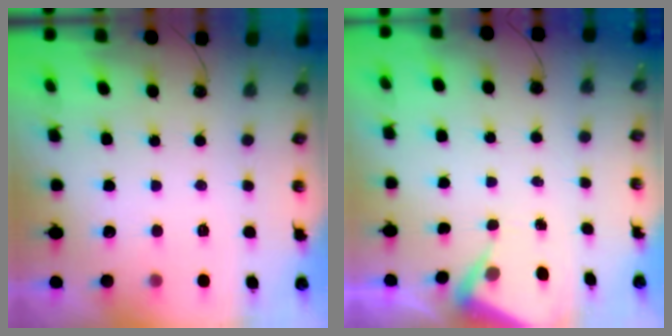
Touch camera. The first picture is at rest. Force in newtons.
{"total": 4.3, "press": 4.3, "slide": 0.6}